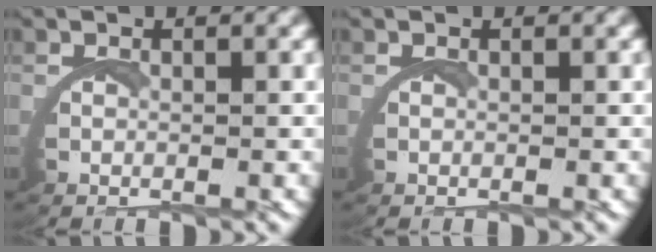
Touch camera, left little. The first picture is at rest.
{"total": 0.0}